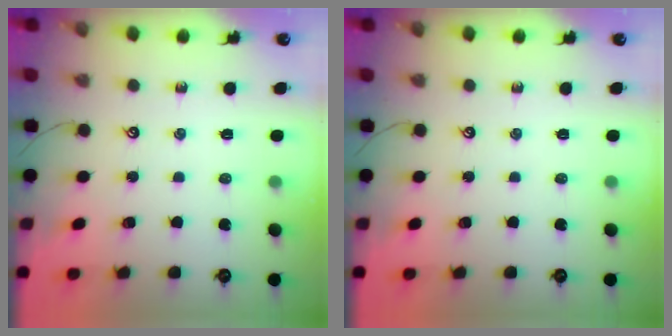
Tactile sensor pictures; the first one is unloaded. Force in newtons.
{"total": 0.0}